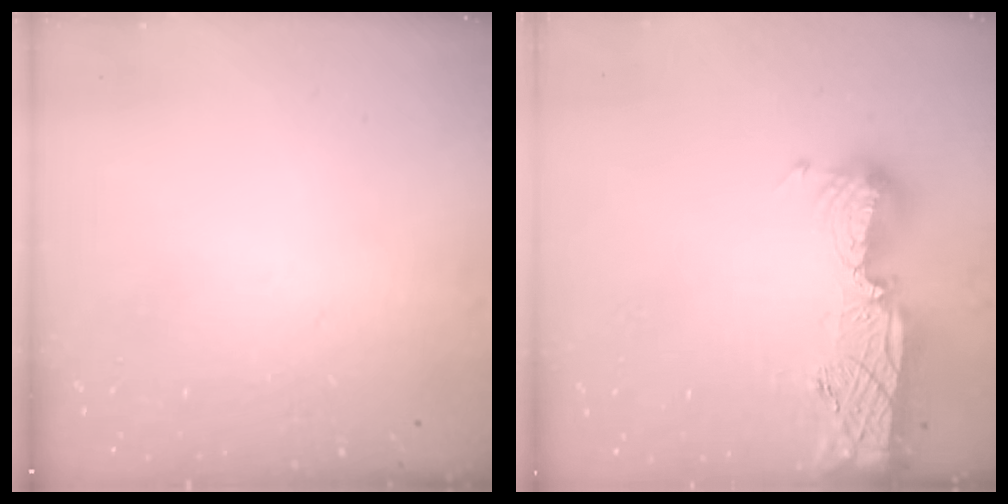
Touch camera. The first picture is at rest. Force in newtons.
{"total": 15.3, "press": 14.8, "slide": 4.0}